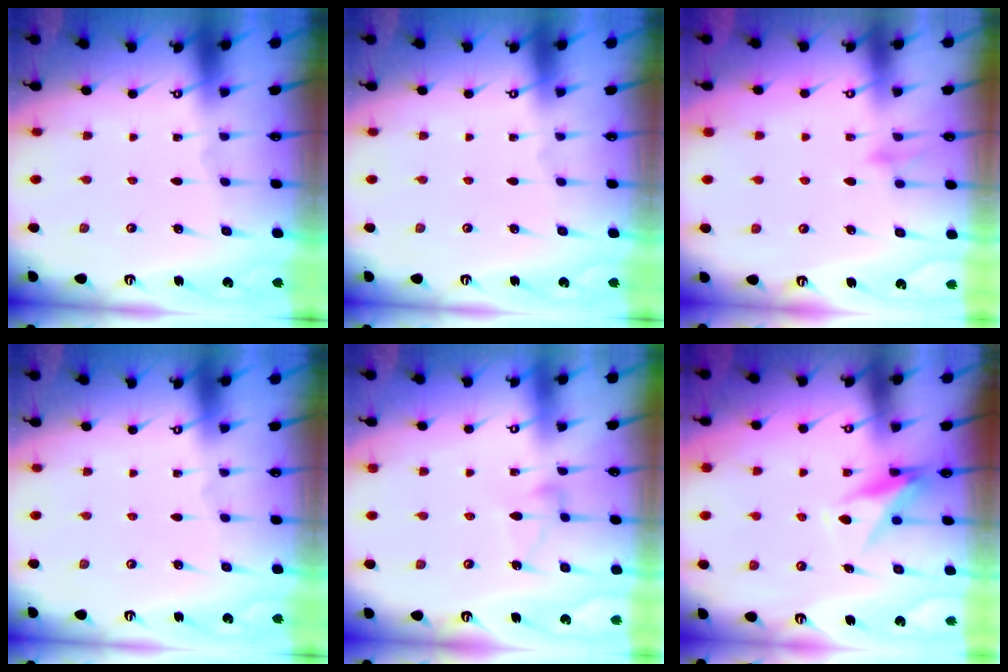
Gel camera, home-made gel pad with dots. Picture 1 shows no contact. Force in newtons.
{"total": 0.0}
{"total": 7.5, "press": 7.4, "slide": 0.6}
{"total": 0.0}
{"total": 3.5, "press": 3.5, "slide": 0.2}
{"total": 9.9, "press": 9.9, "slide": 0.9}